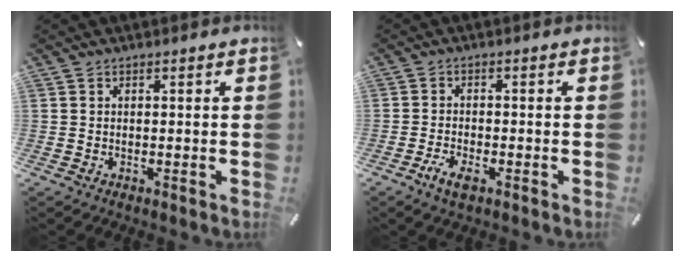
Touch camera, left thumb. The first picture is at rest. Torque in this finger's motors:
{"motor_torque": [0.11, 0.12, 0.00, 0.00, 0.00]}